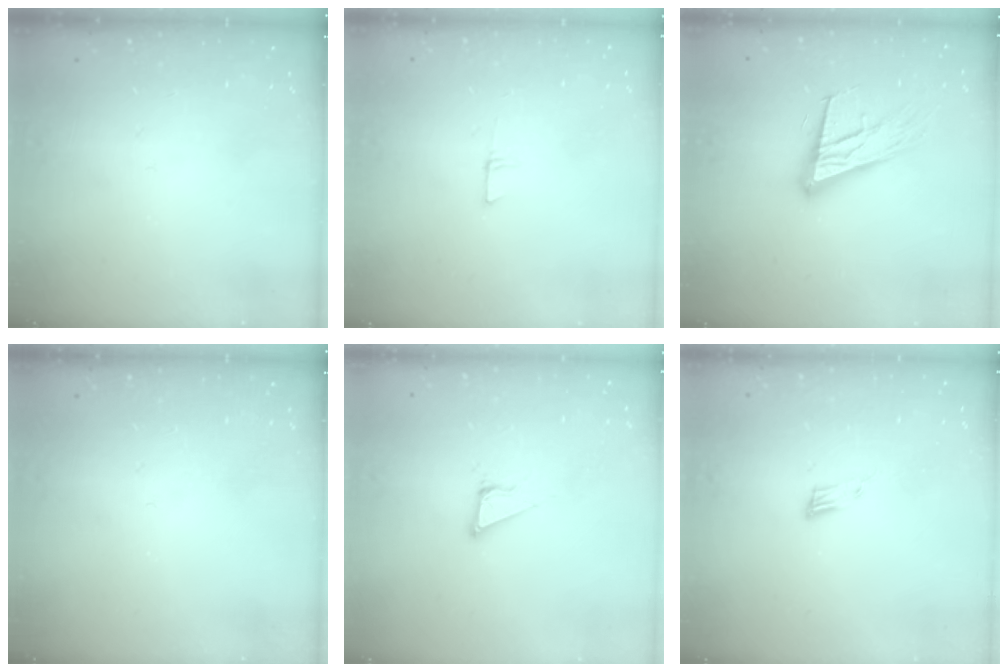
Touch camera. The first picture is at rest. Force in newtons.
{"total": 5.1, "press": 5.1, "slide": 0.4}
{"total": 18.0, "press": 17.5, "slide": 3.9}
{"total": 0.0}
{"total": 3.9, "press": 3.9, "slide": 0.2}
{"total": 4.4, "press": 4.3, "slide": 1.0}